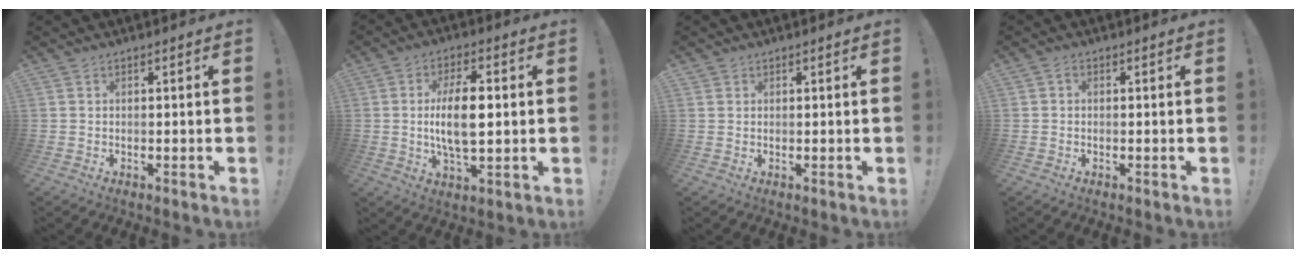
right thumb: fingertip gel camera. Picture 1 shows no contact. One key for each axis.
{"total": 12.1, "fx": 0.4, "fy": 4.8, "fz": 11.0, "tx": -0.204, "ty": -0.001, "tz": 0.002}
{"total": 0.8, "fx": 0.6, "fy": 0.5, "fz": 0.2, "tx": -0.004, "ty": 0.000, "tz": 0.011}
{"total": 0.7, "fx": -0.4, "fy": 0.3, "fz": 0.5, "tx": -0.018, "ty": 0.005, "tz": -0.006}